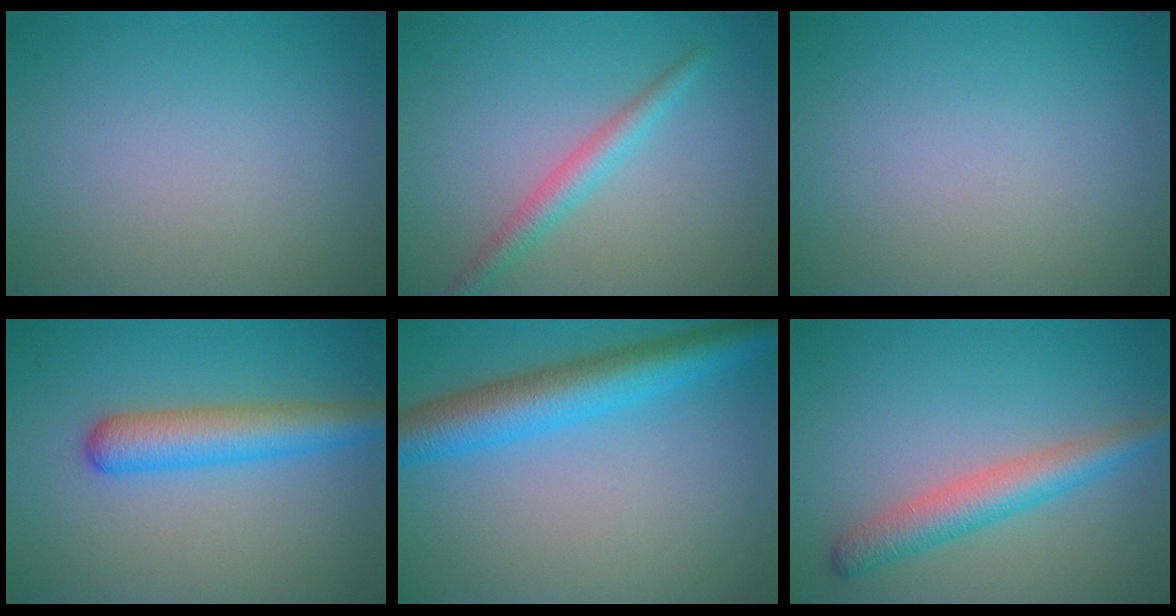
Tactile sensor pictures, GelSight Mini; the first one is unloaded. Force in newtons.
{"total": 2.5, "press": 2.5, "slide": 0.0}
{"total": 0.0}
{"total": 4.7, "press": 4.7, "slide": 0.2}
{"total": 6.5, "press": 6.5, "slide": 0.3}
{"total": 4.0, "press": 4.0, "slide": 0.1}